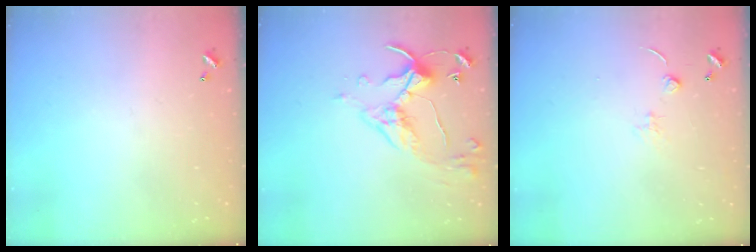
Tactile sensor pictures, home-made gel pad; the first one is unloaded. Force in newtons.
{"total": 5.7, "press": 5.7, "slide": 0.7}
{"total": 0.9, "press": 0.9, "slide": 0.3}